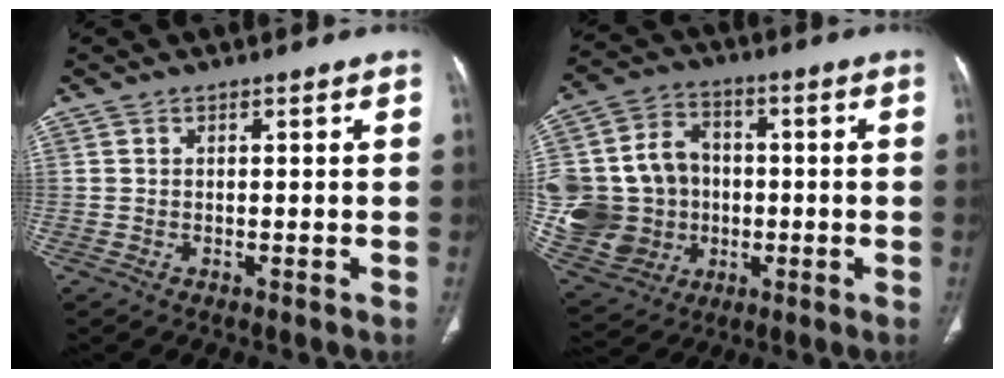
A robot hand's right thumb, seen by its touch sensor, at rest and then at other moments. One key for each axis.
{"total": 21.6, "fx": -1.2, "fy": 18.8, "fz": 10.6, "tx": -0.220, "ty": 0.033, "tz": -0.001}